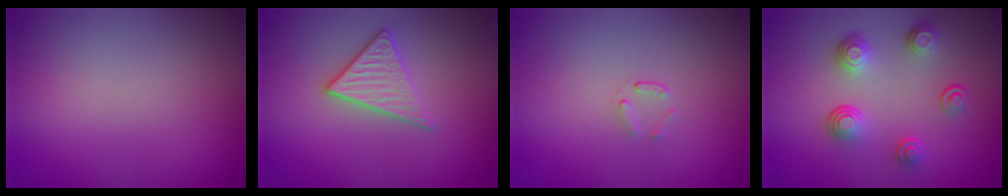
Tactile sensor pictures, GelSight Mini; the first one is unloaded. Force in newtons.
{"total": 2.9, "press": 2.7, "slide": 1.1}
{"total": 0.7, "press": 0.4, "slide": 0.6}
{"total": 4.0, "press": 3.0, "slide": 2.6}